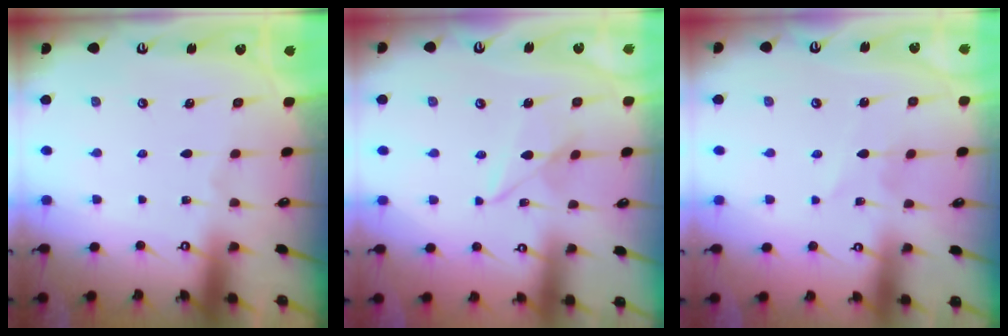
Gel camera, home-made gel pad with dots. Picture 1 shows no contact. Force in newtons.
{"total": 5.0, "press": 4.9, "slide": 0.4}
{"total": 2.6, "press": 2.6, "slide": 0.3}